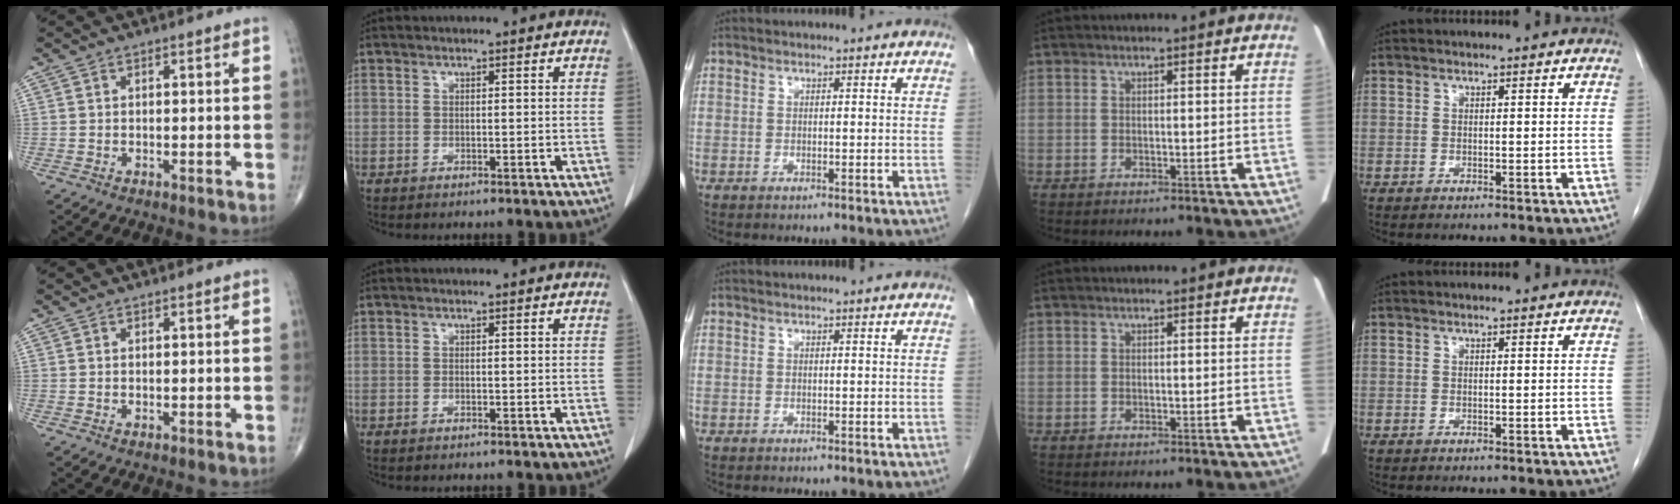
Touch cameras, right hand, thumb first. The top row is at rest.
{}